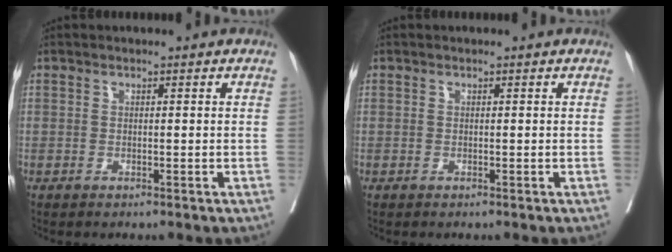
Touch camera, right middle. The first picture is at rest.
{"total": 0.0}